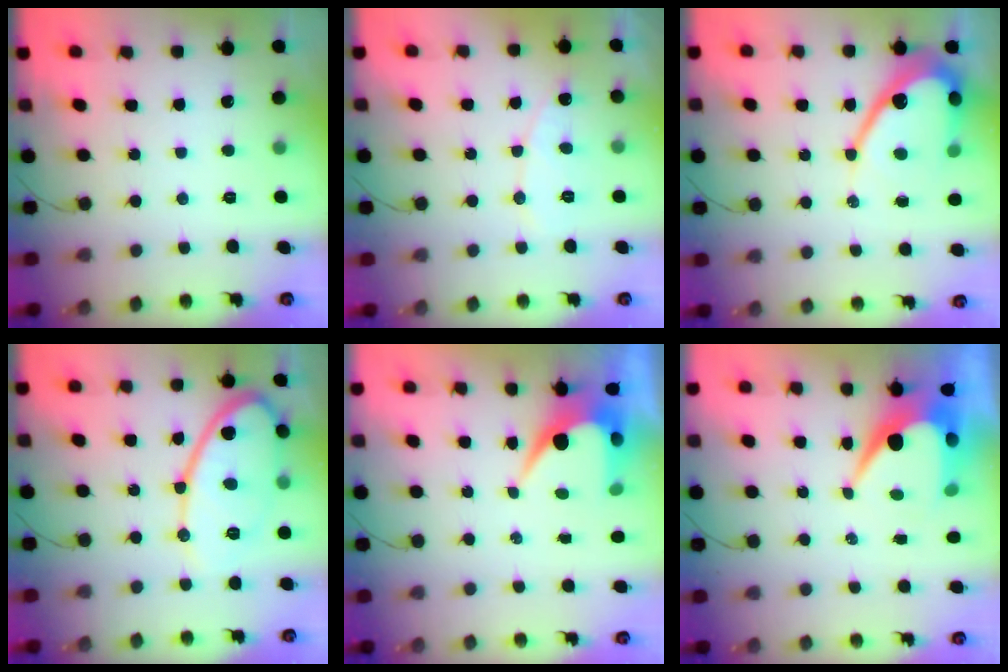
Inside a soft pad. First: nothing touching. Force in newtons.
{"total": 6.4, "press": 6.4, "slide": 0.4}
{"total": 13.8, "press": 13.7, "slide": 1.2}
{"total": 14.8, "press": 14.7, "slide": 0.9}
{"total": 8.5, "press": 8.4, "slide": 0.6}
{"total": 10.2, "press": 10.2, "slide": 0.9}